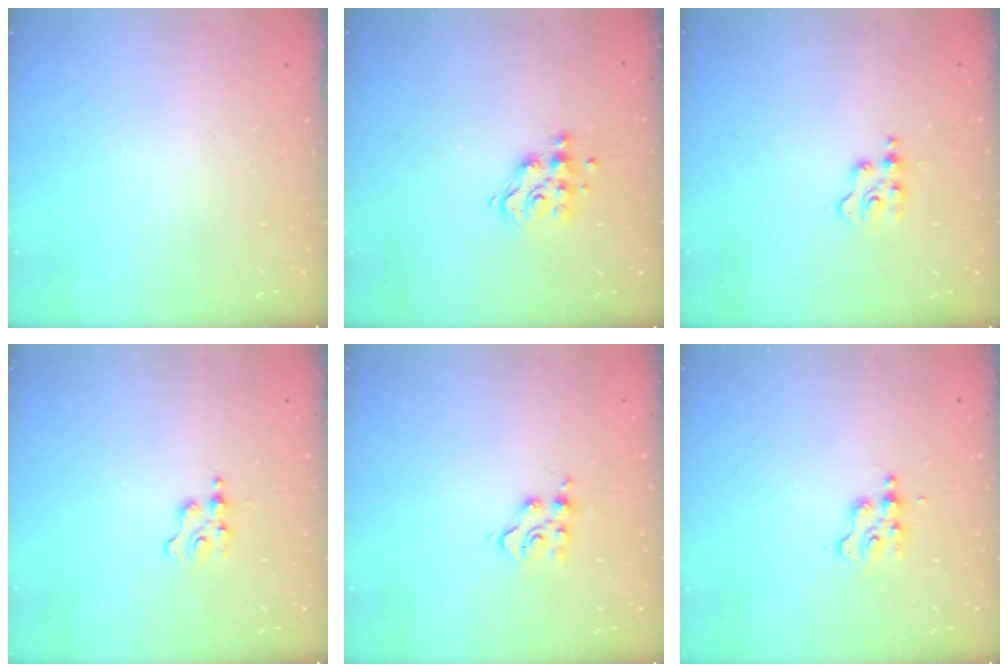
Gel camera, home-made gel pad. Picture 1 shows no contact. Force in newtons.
{"total": 10.0, "press": 9.9, "slide": 0.8}
{"total": 3.8, "press": 3.8, "slide": 0.5}
{"total": 2.5, "press": 2.5, "slide": 0.3}
{"total": 4.8, "press": 4.8, "slide": 0.2}
{"total": 2.8, "press": 2.8, "slide": 0.2}